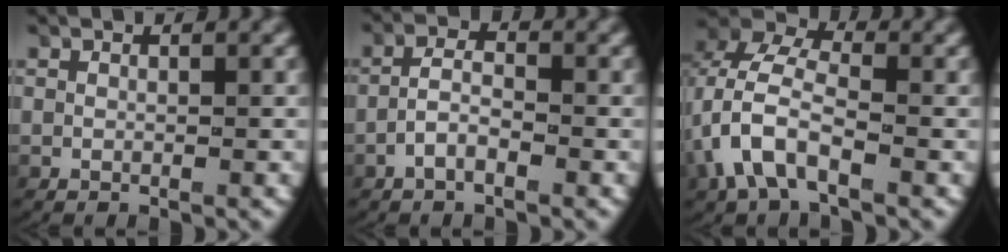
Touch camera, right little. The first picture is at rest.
{"total": 2.4, "force": [-1.2, 1.1, 1.8], "torque": [-0.039, -0.001, -0.025]}
{"total": 5.5, "force": [0.1, 3.8, 4.1], "torque": [-0.104, -0.006, 0.001]}